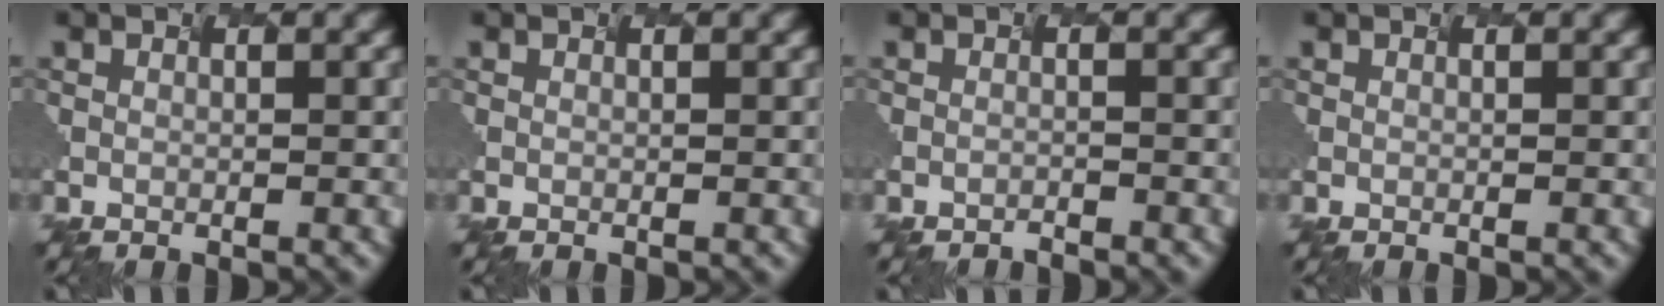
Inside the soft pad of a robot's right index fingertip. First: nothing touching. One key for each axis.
{"total": 0.0}
{"total": 1.6, "fx": -1.4, "fy": -0.7, "fz": -0.5, "tx": -0.002, "ty": -0.008, "tz": -0.007}
{"total": 0.0}